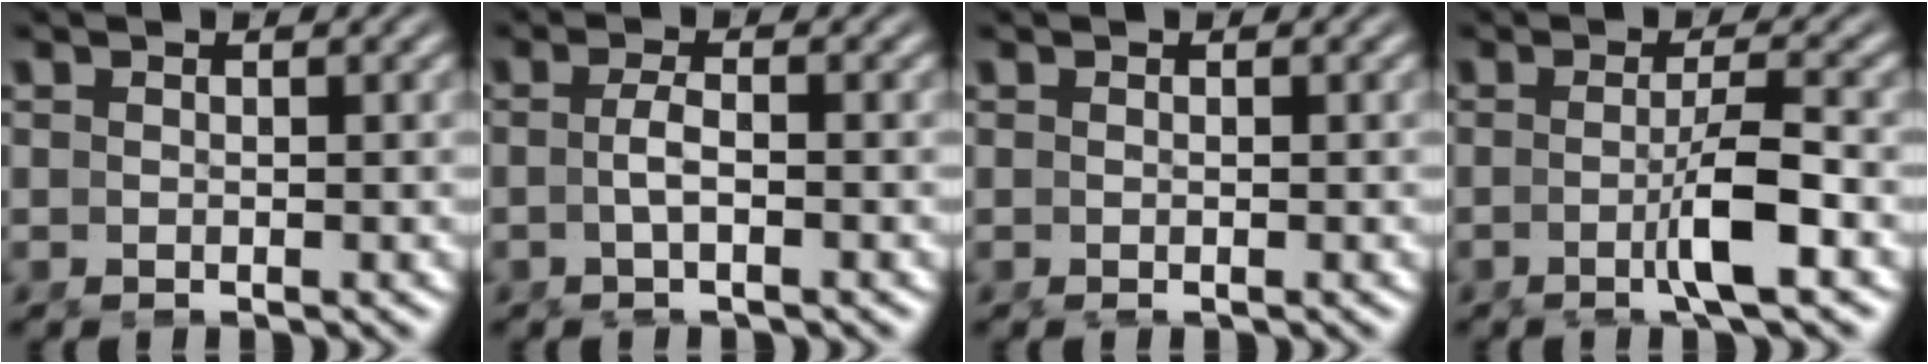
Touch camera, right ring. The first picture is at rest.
{"total": 1.9, "force": [-0.8, -0.5, 1.6], "torque": [-0.036, -0.010, -0.008]}
{"total": 0.0}
{"total": 3.5, "force": [-1.3, -0.6, 3.2], "torque": [-0.045, -0.002, -0.024]}